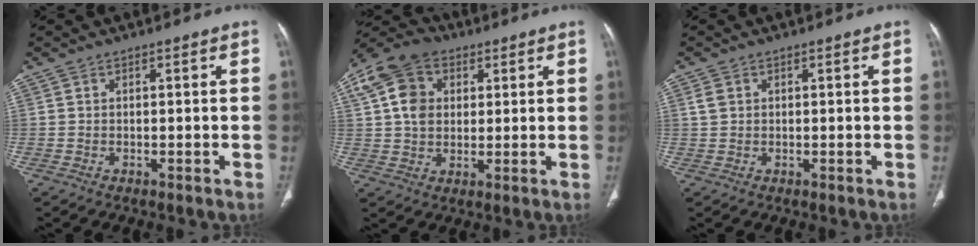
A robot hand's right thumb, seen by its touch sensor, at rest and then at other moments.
{"total": 12.0, "force": [3.3, 9.3, 6.9], "torque": [-0.127, 0.010, 0.054]}
{"total": 1.9, "force": [0.7, 1.5, 1.0], "torque": [-0.015, 0.001, 0.017]}